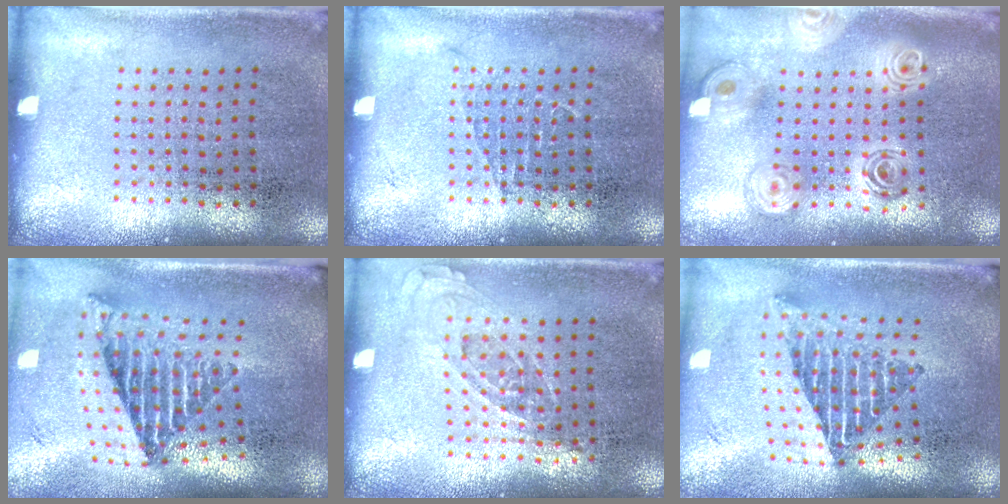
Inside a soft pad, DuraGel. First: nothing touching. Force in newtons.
{"total": 0.5, "press": 0.5, "slide": 0.1}
{"total": 2.2, "press": 1.8, "slide": 1.4}
{"total": 2.7, "press": 1.7, "slide": 2.1}
{"total": 0.7, "press": 0.7, "slide": 0.3}
{"total": 2.3, "press": 1.6, "slide": 1.6}